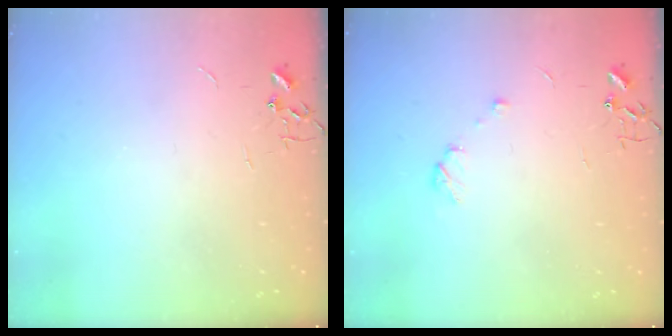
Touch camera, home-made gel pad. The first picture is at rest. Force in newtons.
{"total": 5.5, "press": 5.4, "slide": 0.6}